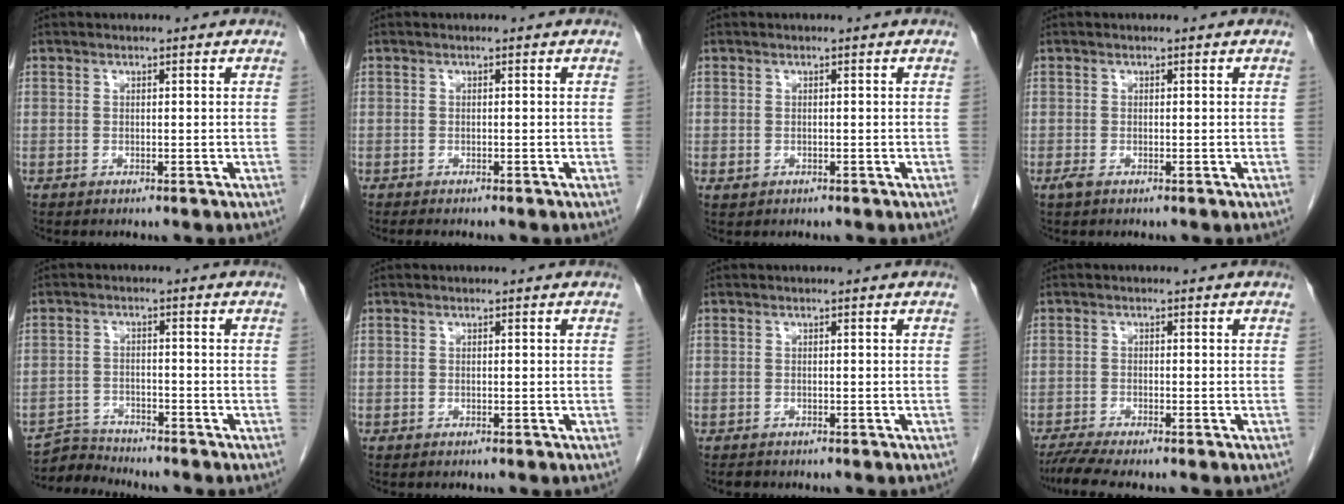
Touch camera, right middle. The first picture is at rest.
{"total": 2.2, "force": [-1.9, 0.5, 1.0], "torque": [-0.016, -0.006, -0.021]}
{"total": 0.9, "force": [-0.3, 0.7, 0.4], "torque": [-0.010, 0.001, 0.000]}
{"total": 0.7, "force": [-0.4, 0.2, 0.5], "torque": [-0.015, -0.003, -0.008]}
{"total": 4.2, "force": [-4.1, 0.1, -0.8], "torque": [0.013, -0.008, -0.075]}
{"total": 0.0}
{"total": 0.9, "force": [-0.8, 0.3, 0.2], "torque": [-0.011, -0.002, -0.013]}
{"total": 4.5, "force": [-3.7, -0.2, 2.4], "torque": [-0.043, -0.013, -0.068]}